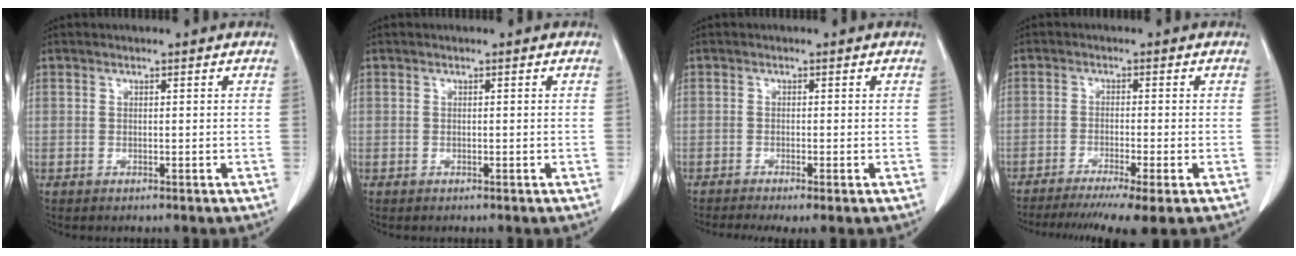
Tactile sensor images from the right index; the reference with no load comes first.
{"total": 0.0}
{"total": 4.3, "force": [-3.0, 0.6, 3.1], "torque": [-0.046, -0.012, -0.045]}
{"total": 10.0, "force": [-7.7, -0.3, 6.4], "torque": [-0.087, -0.021, -0.116]}